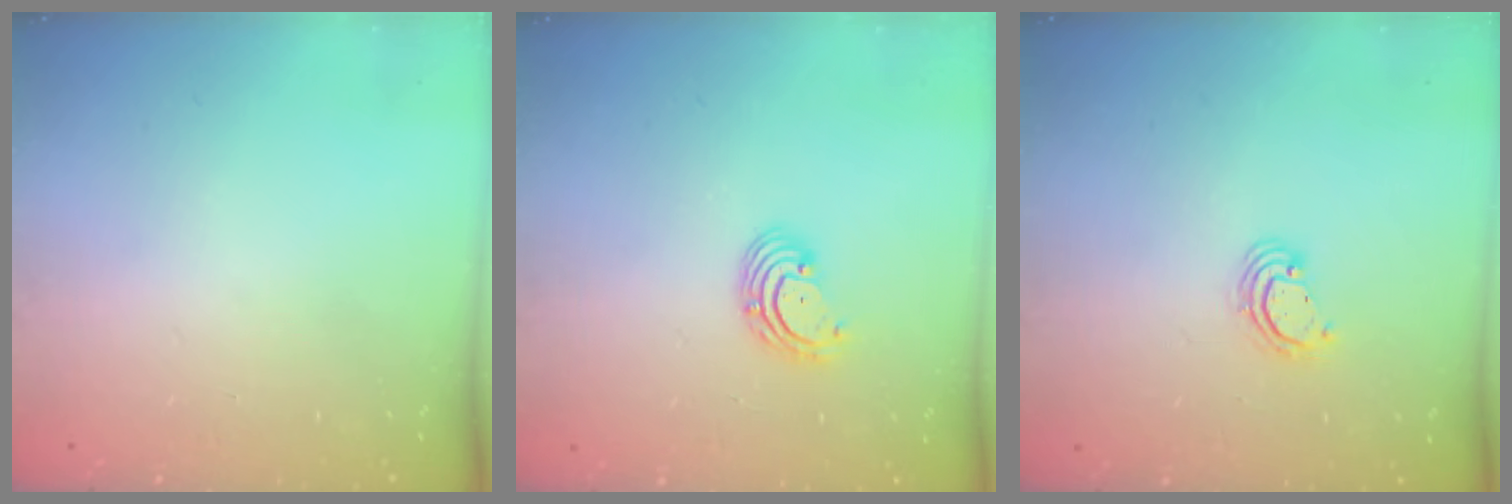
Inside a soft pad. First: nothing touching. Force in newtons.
{"total": 2.7, "press": 2.7, "slide": 0.3}
{"total": 2.8, "press": 2.8, "slide": 0.2}